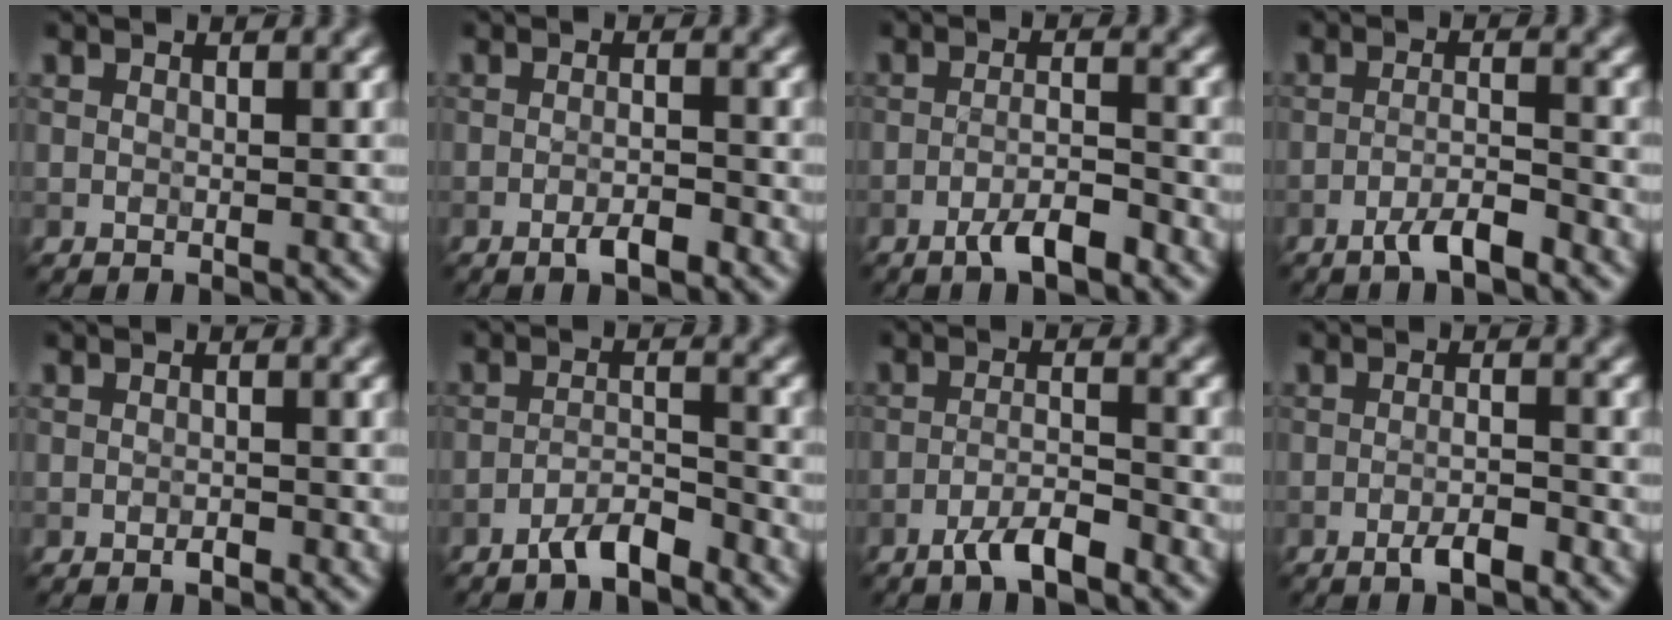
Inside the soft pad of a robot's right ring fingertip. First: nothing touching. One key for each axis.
{"total": 2.1, "fx": -1.2, "fy": 0.4, "fz": 1.6, "tx": -0.027, "ty": 0.001, "tz": -0.024}
{"total": 3.3, "fx": -2.2, "fy": 0.7, "fz": 2.4, "tx": -0.044, "ty": 0.006, "tz": -0.044}
{"total": 3.0, "fx": -2.1, "fy": 0.5, "fz": 2.1, "tx": -0.037, "ty": 0.006, "tz": -0.044}
{"total": 0.7, "fx": -0.4, "fy": 0.3, "fz": 0.5, "tx": -0.008, "ty": 0.000, "tz": -0.007}
{"total": 2.9, "fx": -2.3, "fy": 0.5, "fz": 1.6, "tx": -0.027, "ty": 0.009, "tz": -0.047}
{"total": 3.4, "fx": -2.4, "fy": 0.7, "fz": 2.3, "tx": -0.044, "ty": 0.007, "tz": -0.050}
{"total": 2.4, "fx": -1.4, "fy": 0.4, "fz": 1.9, "tx": -0.033, "ty": 0.001, "tz": -0.028}